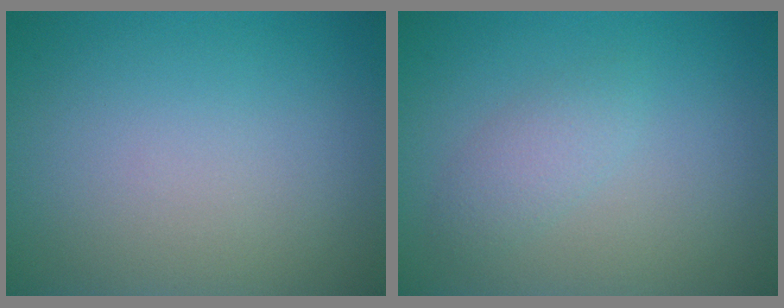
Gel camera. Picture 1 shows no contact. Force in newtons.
{"total": 1.8, "press": 1.8, "slide": 0.1}